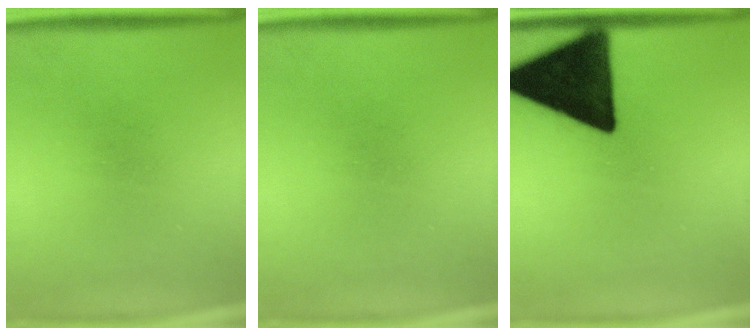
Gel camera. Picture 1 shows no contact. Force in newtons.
{"total": 0.0}
{"total": 19.5}